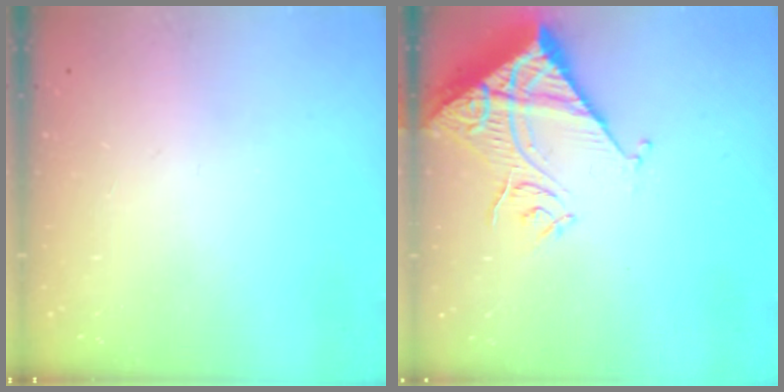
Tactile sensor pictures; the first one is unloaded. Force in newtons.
{"total": 13.2, "press": 13.1, "slide": 1.7}